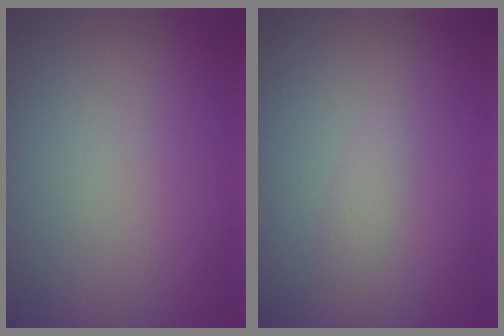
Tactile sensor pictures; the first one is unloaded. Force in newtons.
{"total": 0.8, "press": 0.8, "slide": 0.1}